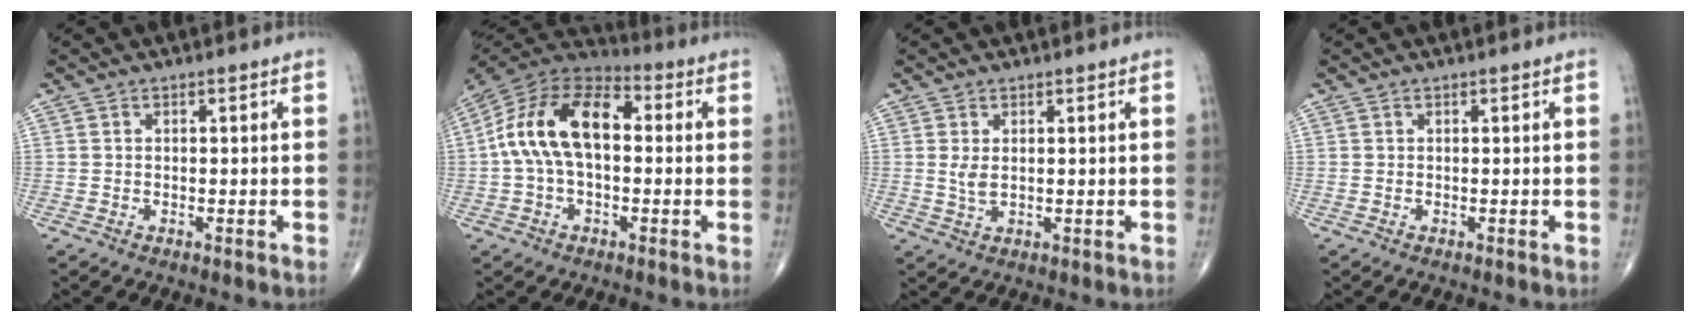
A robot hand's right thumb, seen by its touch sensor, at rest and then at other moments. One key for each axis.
{"total": 16.3, "fx": 1.0, "fy": 9.4, "fz": 13.3, "tx": -0.241, "ty": 0.043, "tz": 0.006}
{"total": 2.4, "fx": 0.5, "fy": 1.0, "fz": 2.1, "tx": -0.043, "ty": -0.005, "tz": 0.015}
{"total": 0.0}